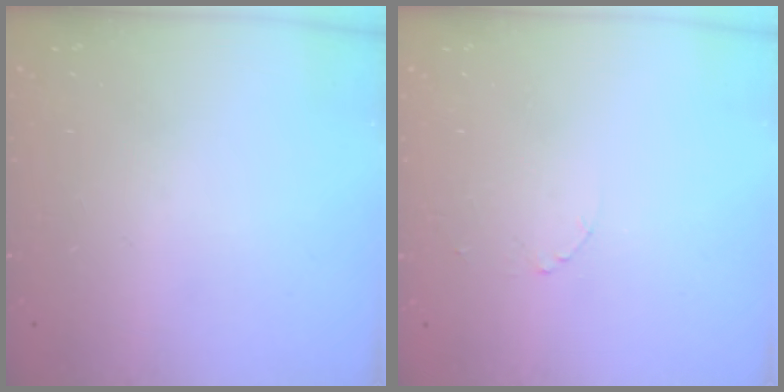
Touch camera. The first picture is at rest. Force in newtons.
{"total": 1.3, "press": 1.3, "slide": 0.1}